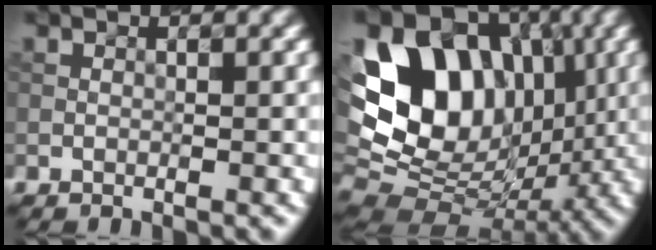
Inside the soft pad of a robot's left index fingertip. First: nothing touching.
{"total": 15.2, "force": [3.6, 11.1, 9.7], "torque": [-0.163, 0.026, 0.059]}